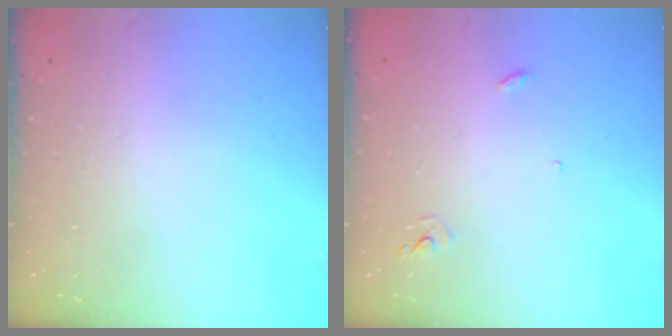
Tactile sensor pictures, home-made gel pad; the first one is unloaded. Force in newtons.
{"total": 2.9, "press": 2.9, "slide": 0.2}